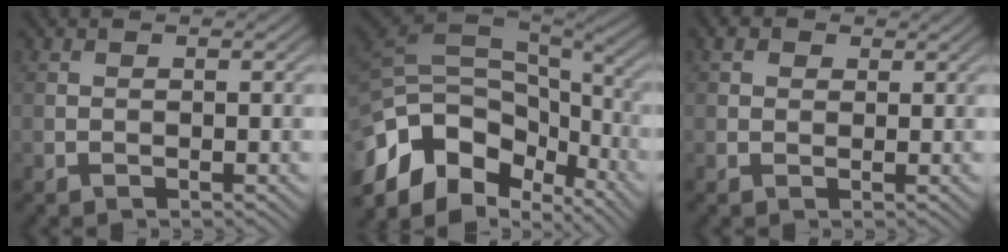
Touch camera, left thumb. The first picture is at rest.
{"total": 15.0, "force": [-6.5, 9.1, 10.0], "torque": [-0.252, -0.023, -0.102]}
{"total": 2.0, "force": [0.9, 1.6, 0.8], "torque": [-0.019, 0.002, 0.014]}